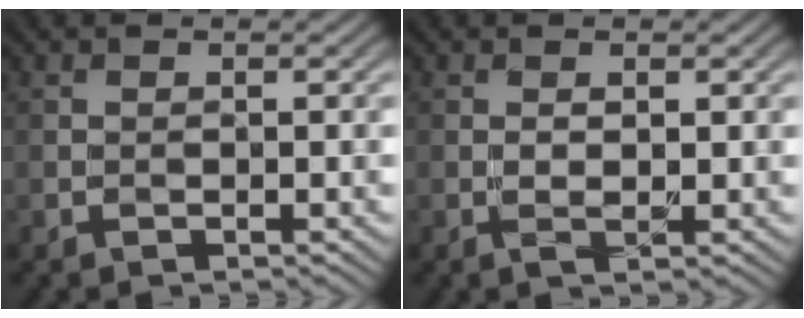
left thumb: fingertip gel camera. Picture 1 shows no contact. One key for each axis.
{"total": 0.9, "fx": 0.4, "fy": -0.2, "fz": 0.8, "tx": -0.020, "ty": -0.002, "tz": 0.009}